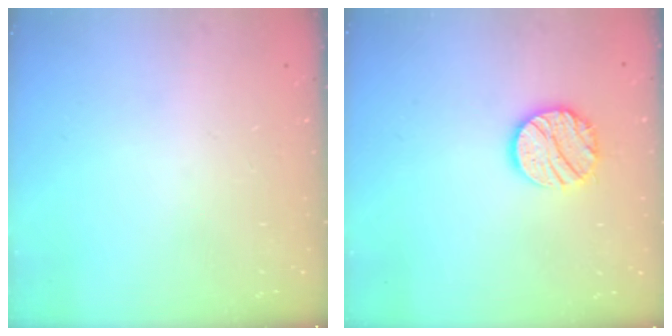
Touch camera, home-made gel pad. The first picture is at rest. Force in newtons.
{"total": 12.6, "press": 12.6, "slide": 1.1}